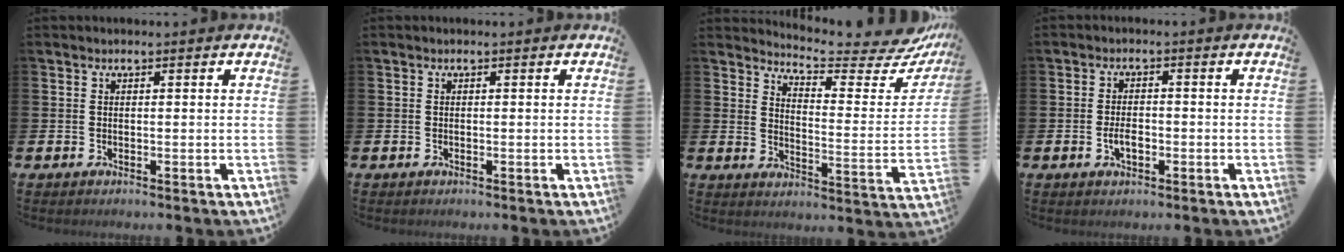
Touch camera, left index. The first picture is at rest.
{"total": 0.0}
{"total": 6.4, "force": [6.0, 0.6, 2.0], "torque": [-0.047, -0.057, 0.096]}
{"total": 2.6, "force": [-0.7, 1.4, 2.1], "torque": [-0.036, 0.003, -0.013]}